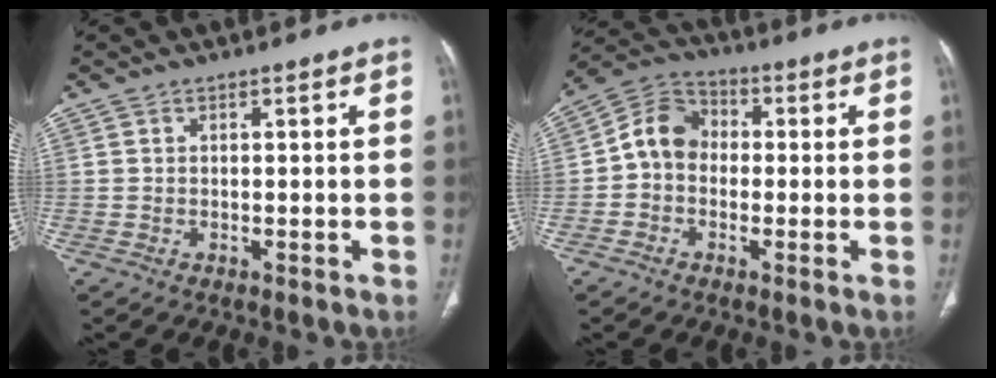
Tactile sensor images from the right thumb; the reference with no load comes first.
{"total": 8.2, "force": [-0.6, 6.8, 4.6], "torque": [-0.064, 0.031, -0.029]}